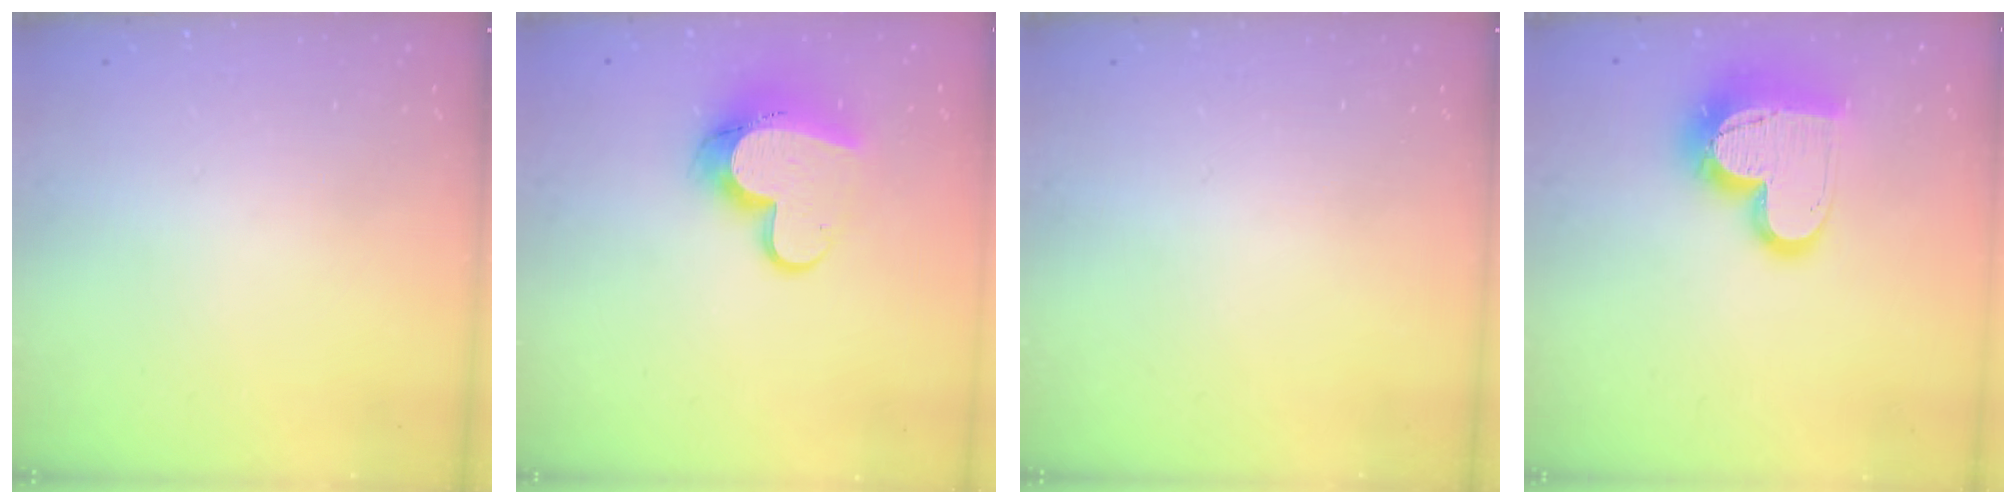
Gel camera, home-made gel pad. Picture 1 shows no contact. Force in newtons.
{"total": 12.6, "press": 12.6, "slide": 1.2}
{"total": 0.0}
{"total": 17.8, "press": 17.7, "slide": 1.6}